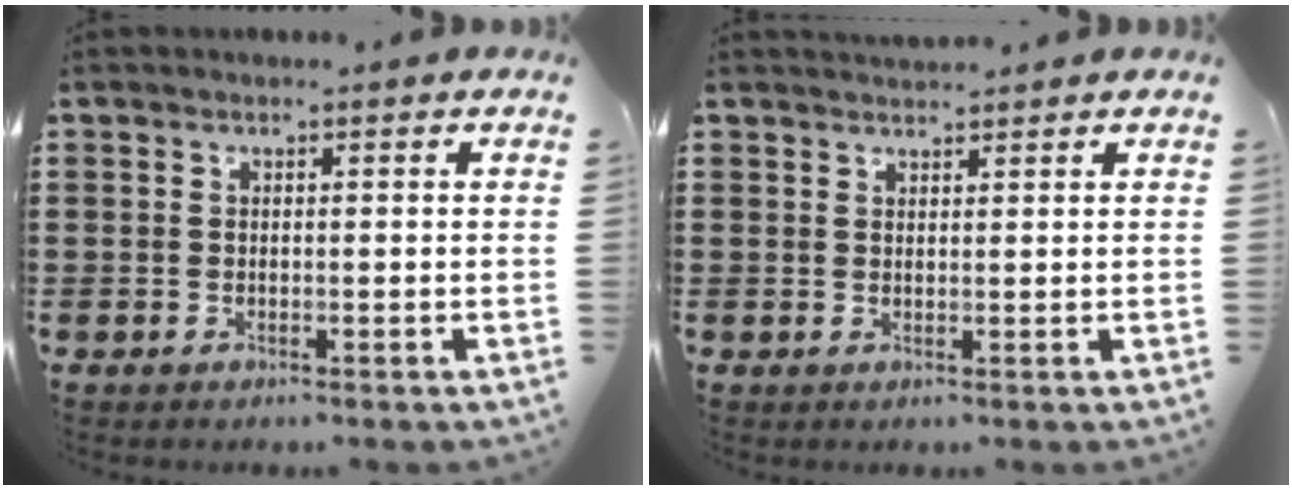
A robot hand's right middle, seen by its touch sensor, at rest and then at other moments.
{"total": 1.4, "force": [1.4, 0.0, -0.1], "torque": [-0.002, 0.000, 0.027]}